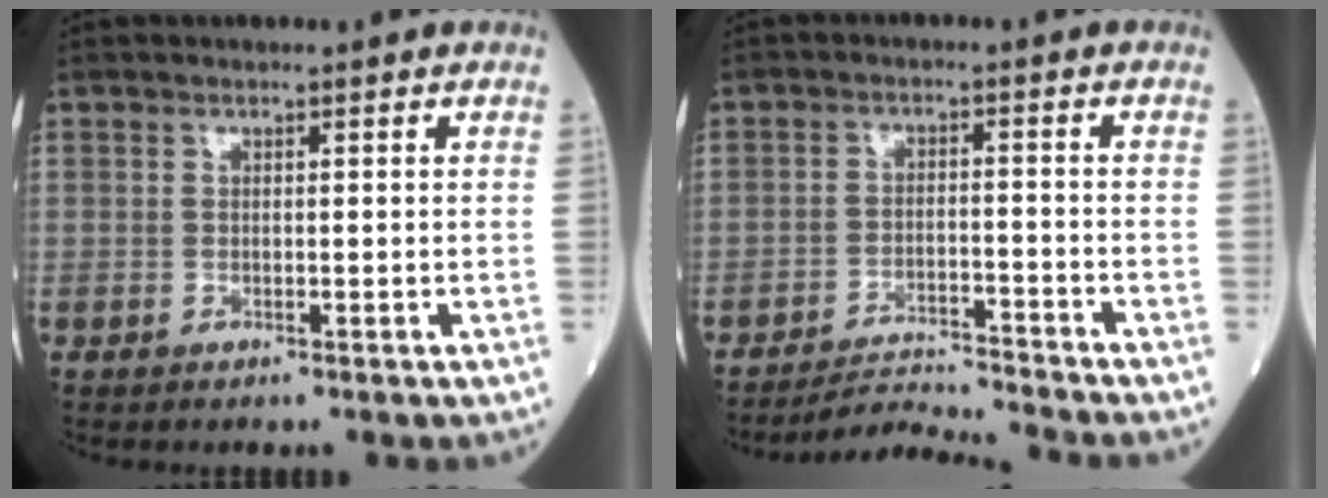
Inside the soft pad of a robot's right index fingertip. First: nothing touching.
{"total": 6.9, "force": [-6.5, -2.0, -0.3], "torque": [-0.002, -0.006, -0.116]}